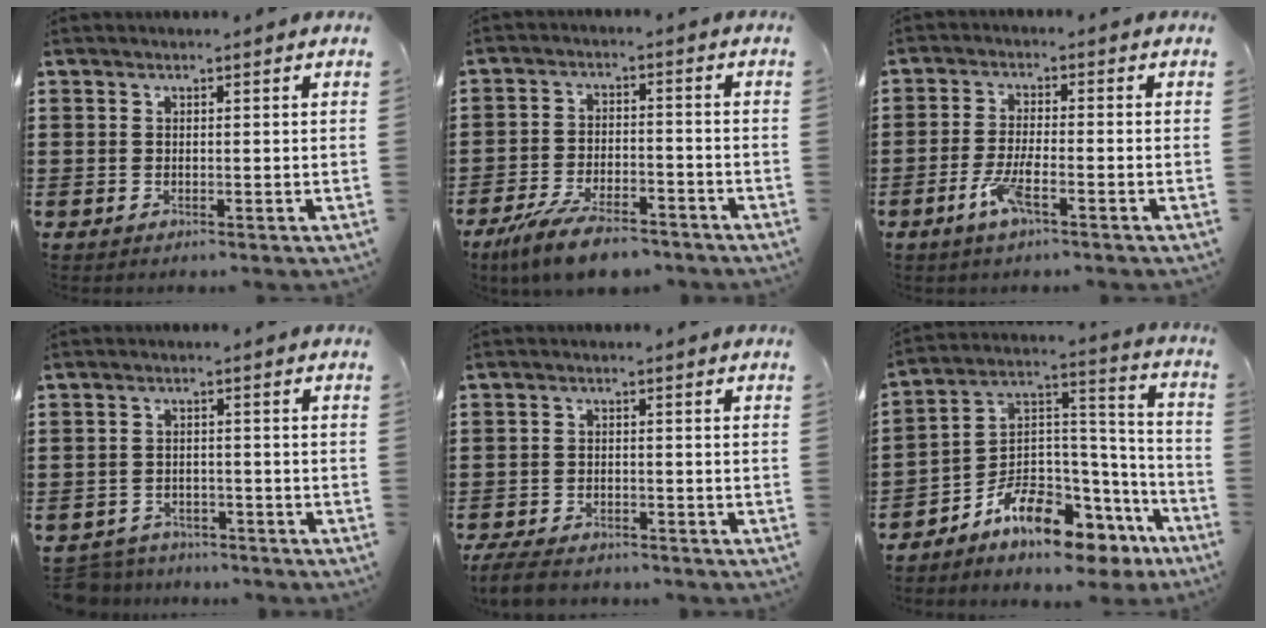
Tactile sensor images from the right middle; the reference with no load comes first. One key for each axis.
{"total": 7.7, "fx": -6.3, "fy": 1.8, "fz": 4.1, "tx": -0.087, "ty": 0.002, "tz": -0.120}
{"total": 4.0, "fx": -2.1, "fy": 0.8, "fz": 3.3, "tx": -0.074, "ty": -0.004, "tz": -0.044}
{"total": 3.4, "fx": -3.3, "fy": 0.6, "fz": -0.1, "tx": -0.006, "ty": 0.000, "tz": -0.072}
{"total": 3.7, "fx": -3.5, "fy": 0.7, "fz": 1.1, "tx": -0.035, "ty": -0.005, "tz": -0.075}
{"total": 8.7, "fx": -7.0, "fy": 3.1, "fz": 4.2, "tx": -0.096, "ty": 0.002, "tz": -0.139}